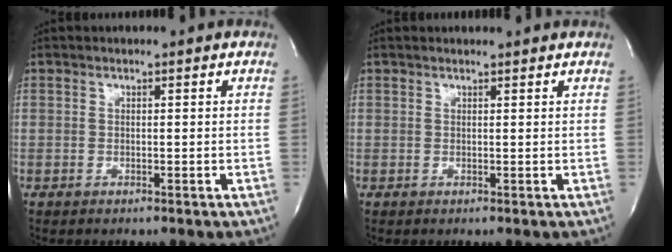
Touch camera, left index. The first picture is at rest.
{"total": 2.1, "force": [2.0, 0.2, 0.3], "torque": [-0.012, 0.012, 0.025]}